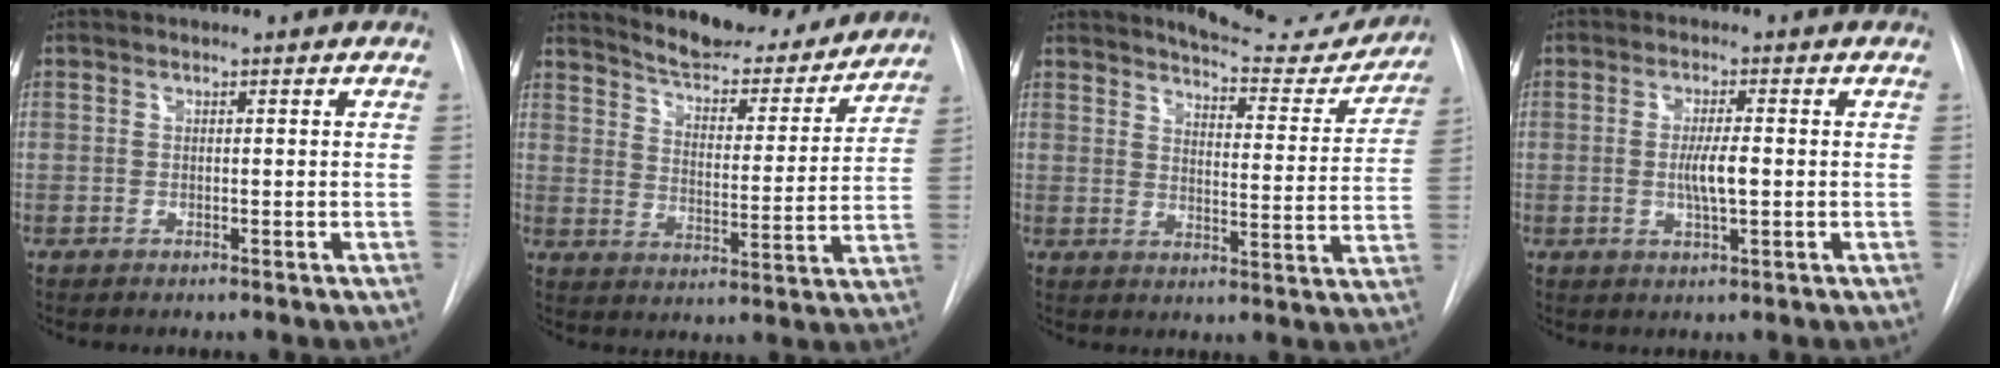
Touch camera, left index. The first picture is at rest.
{"total": 18.8, "force": [17.3, 4.2, 6.0], "torque": [-0.078, -0.021, 0.235]}
{"total": 13.4, "force": [12.9, 2.4, 2.5], "torque": [-0.021, -0.047, 0.149]}
{"total": 4.0, "force": [-0.3, 0.5, 3.9], "torque": [-0.074, -0.004, -0.004]}